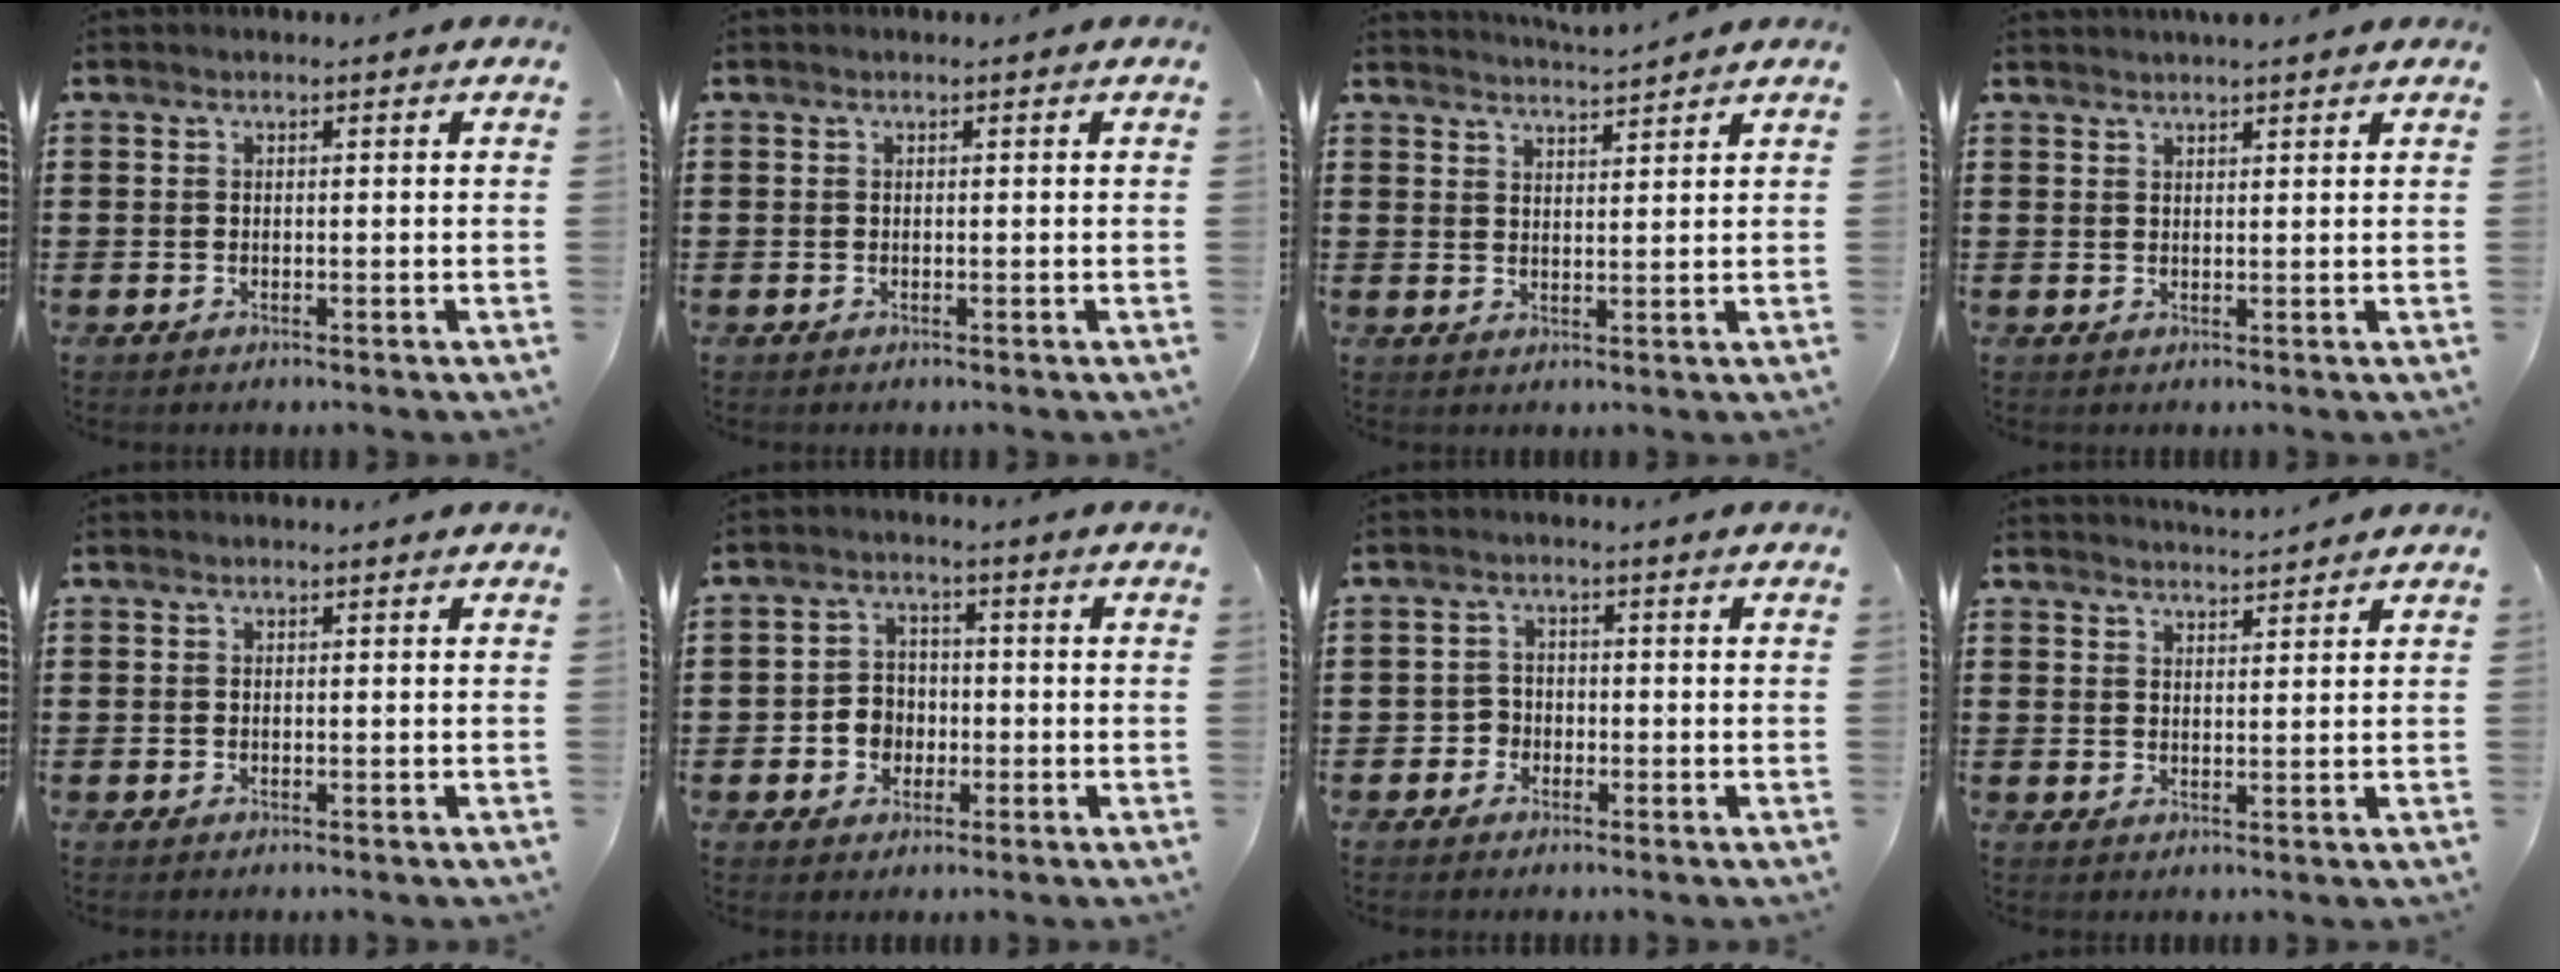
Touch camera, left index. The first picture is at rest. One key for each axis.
{"total": 0.0}
{"total": 3.1, "fx": 3.1, "fy": -0.3, "fz": 0.1, "tx": -0.011, "ty": -0.010, "tz": 0.057}
{"total": 1.9, "fx": 1.8, "fy": 0.1, "fz": 0.5, "tx": -0.013, "ty": 0.003, "tz": 0.034}
{"total": 0.0}
{"total": 4.0, "fx": -1.2, "fy": 3.5, "fz": 1.5, "tx": -0.039, "ty": 0.008, "tz": -0.026}
{"total": 2.2, "fx": -1.2, "fy": 1.9, "fz": 0.3, "tx": -0.015, "ty": 0.005, "tz": -0.028}
{"total": 2.6, "fx": 2.6, "fy": -0.1, "fz": 0.0, "tx": -0.007, "ty": -0.007, "tz": 0.050}